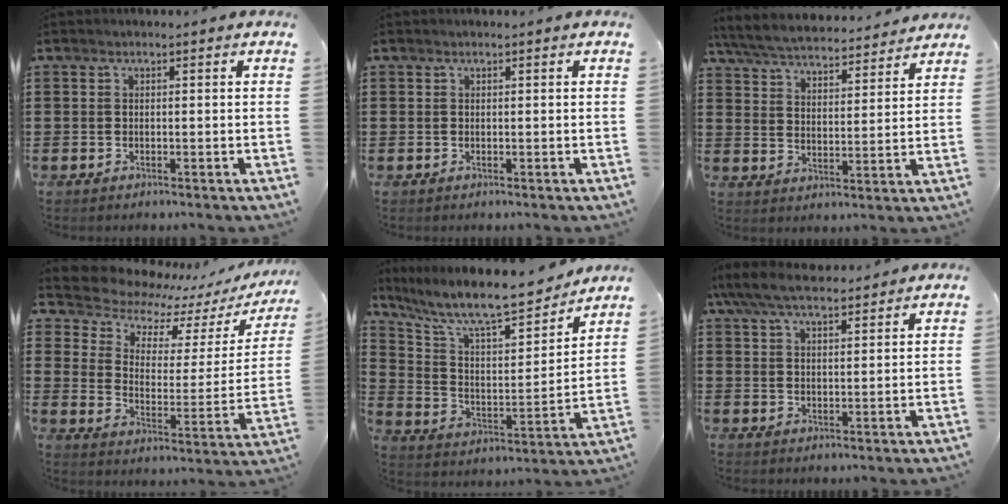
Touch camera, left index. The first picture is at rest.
{"total": 0.0}
{"total": 5.6, "force": [5.4, 0.4, 1.2], "torque": [-0.050, -0.032, 0.092]}
{"total": 7.1, "force": [6.7, 2.3, 0.9], "torque": [-0.056, -0.059, 0.114]}
{"total": 11.4, "force": [9.8, 1.7, 5.4], "torque": [-0.138, -0.063, 0.167]}
{"total": 6.8, "force": [5.6, 1.6, 3.4], "torque": [-0.081, -0.007, 0.105]}